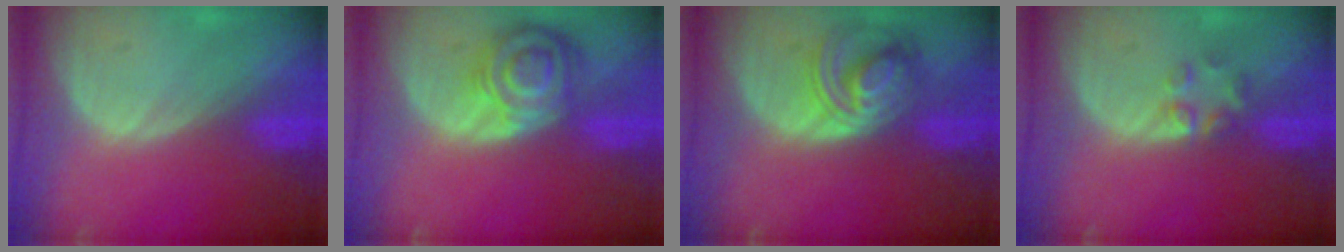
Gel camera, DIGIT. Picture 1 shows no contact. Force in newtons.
{"total": 8.4, "press": 7.4, "slide": 3.9}
{"total": 6.8, "press": 6.7, "slide": 1.2}
{"total": 2.6, "press": 2.6, "slide": 0.2}